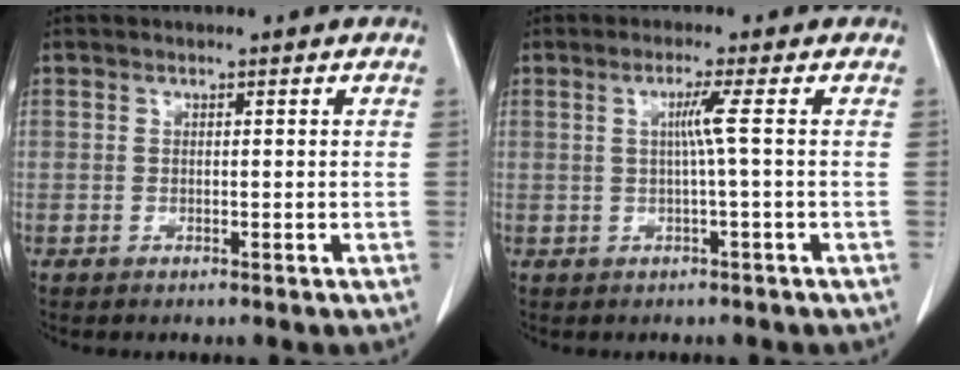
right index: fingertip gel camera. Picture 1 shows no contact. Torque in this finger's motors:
{"motor_torque": [0.36, -0.01, 0.08, 0.06]}